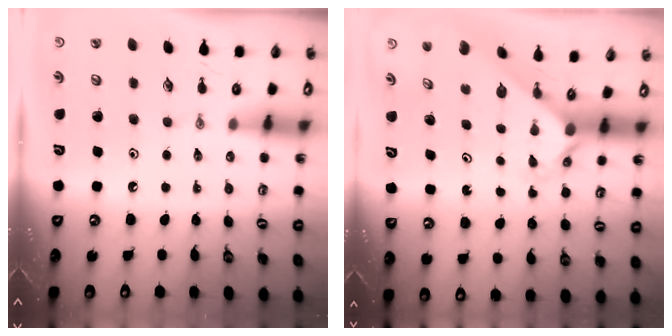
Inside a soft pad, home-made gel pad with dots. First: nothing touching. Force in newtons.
{"total": 2.5, "press": 2.5, "slide": 0.3}